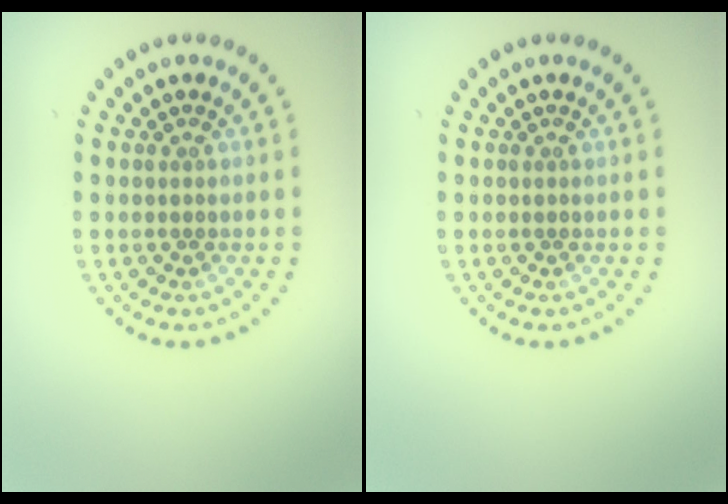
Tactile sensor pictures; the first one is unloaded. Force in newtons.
{"total": 0.0}